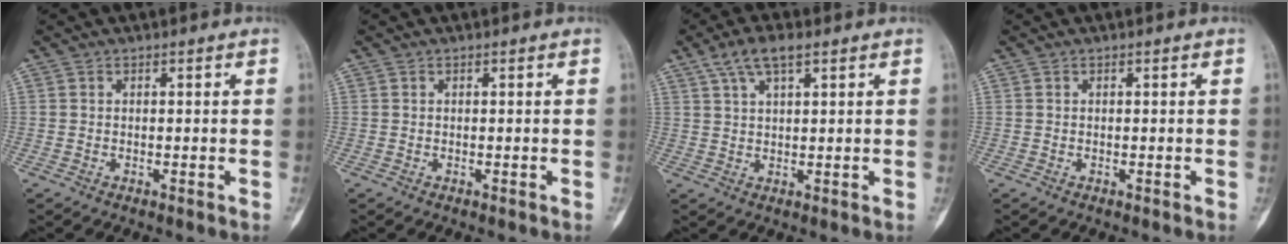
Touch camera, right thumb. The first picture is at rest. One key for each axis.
{"total": 0.0}
{"total": 6.0, "fx": 3.5, "fy": 2.0, "fz": 4.5, "tx": -0.086, "ty": 0.005, "tz": 0.068}
{"total": 0.0}